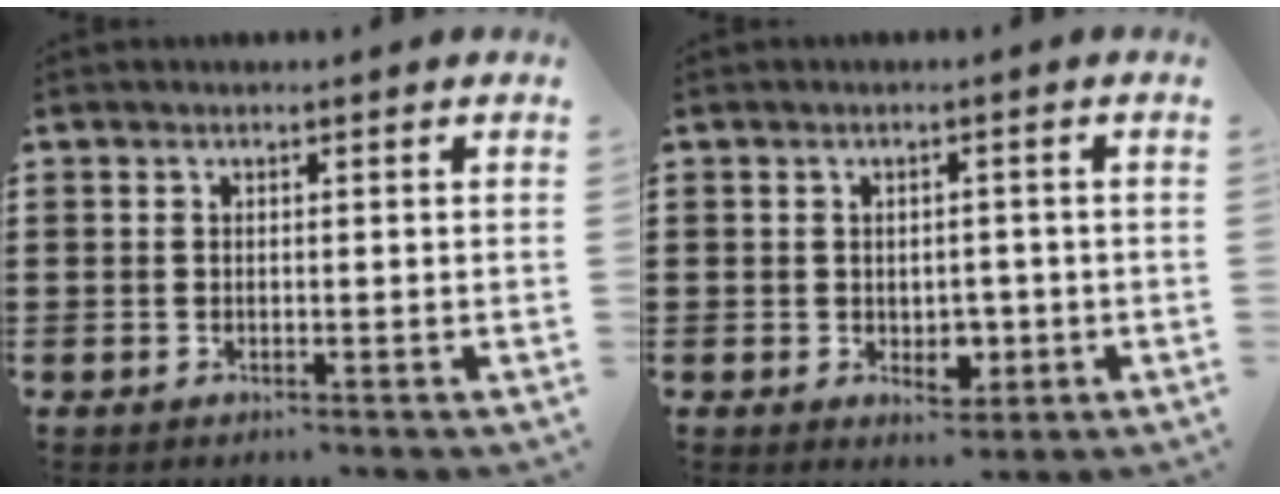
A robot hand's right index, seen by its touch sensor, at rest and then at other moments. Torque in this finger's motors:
{"motor_torque": [0.25, 0.24, 0.09, 0.01]}